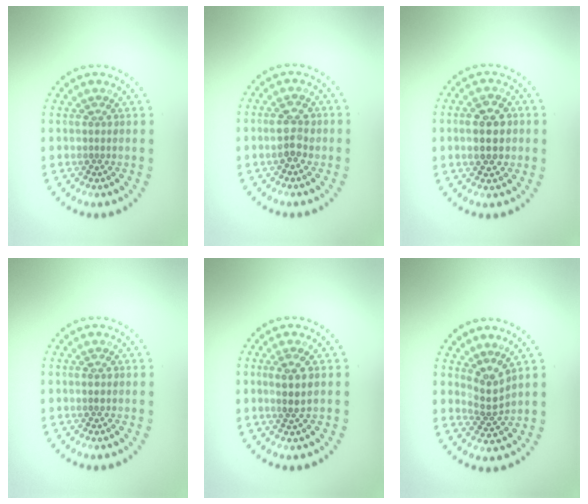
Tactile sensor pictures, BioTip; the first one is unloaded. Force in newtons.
{"total": 2.4, "press": 2.4, "slide": 0.4}
{"total": 4.5, "press": 4.5, "slide": 0.2}
{"total": 1.0, "press": 1.0, "slide": 0.2}
{"total": 2.4, "press": 2.1, "slide": 1.1}
{"total": 2.5, "press": 1.8, "slide": 1.7}